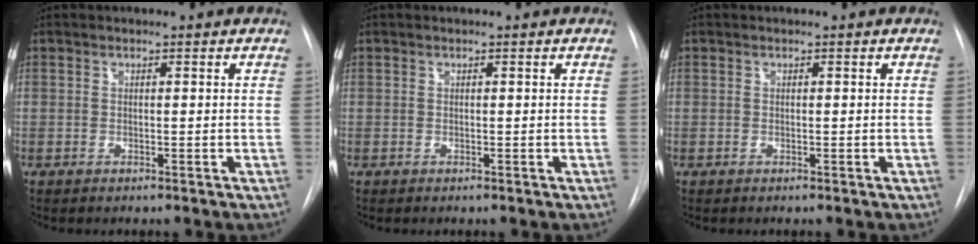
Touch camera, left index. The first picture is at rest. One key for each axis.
{"total": 0.0}
{"total": 0.0}